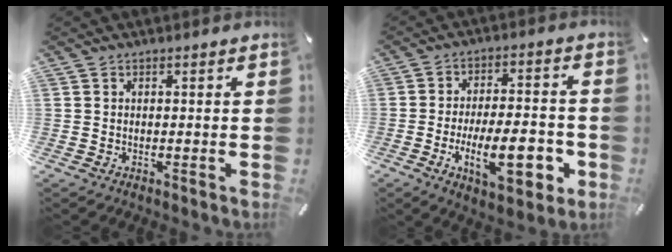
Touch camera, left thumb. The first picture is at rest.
{"total": 17.4, "force": [-5.1, 7.2, 15.0], "torque": [-0.228, -0.001, -0.075]}